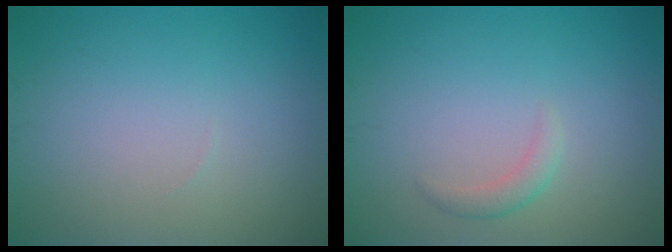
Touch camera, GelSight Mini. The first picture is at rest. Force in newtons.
{"total": 1.2, "press": 1.2, "slide": 0.1}